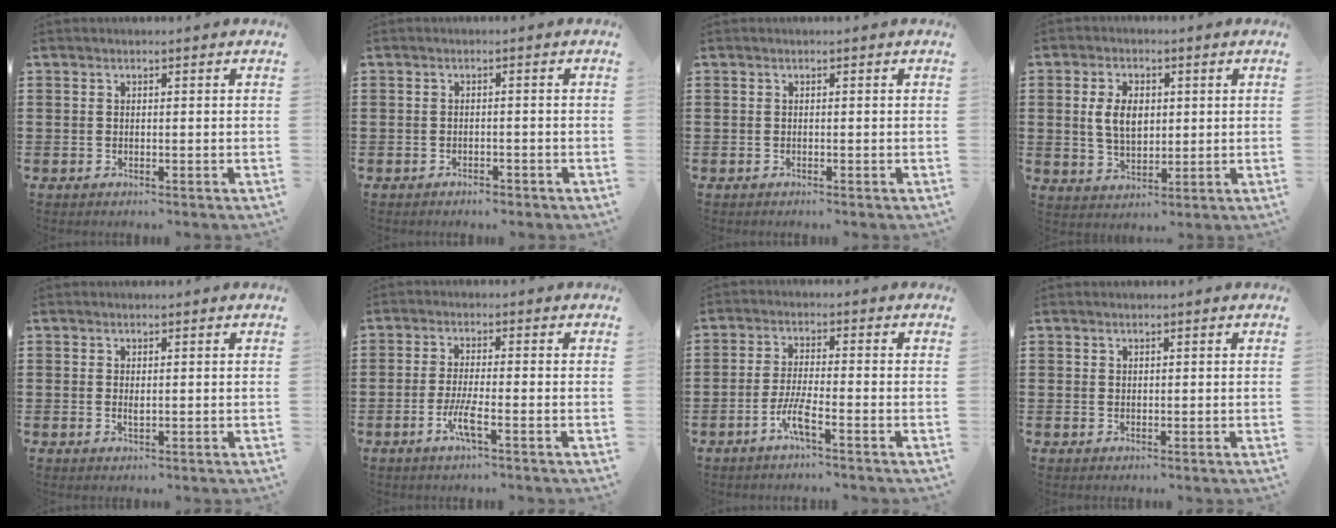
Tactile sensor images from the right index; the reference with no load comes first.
{"total": 1.1, "force": [-1.1, 0.2, 0.1], "torque": [-0.007, 0.000, -0.023]}
{"total": 0.0}
{"total": 5.7, "force": [0.7, 3.5, 4.5], "torque": [-0.101, 0.003, 0.004]}
{"total": 0.9, "force": [0.2, 0.1, 0.9], "torque": [-0.017, 0.000, 0.004]}
{"total": 4.5, "force": [-2.1, 0.3, 3.9], "torque": [-0.086, -0.012, -0.042]}
{"total": 4.5, "force": [-2.5, 0.3, 3.7], "torque": [-0.082, -0.009, -0.050]}
{"total": 0.5, "force": [0.4, 0.3, 0.1], "torque": [-0.002, 0.001, 0.009]}